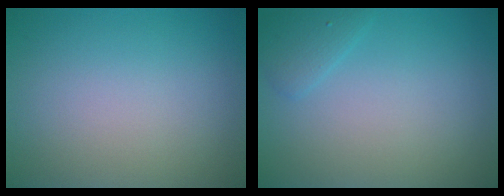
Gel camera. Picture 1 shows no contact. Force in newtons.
{"total": 1.4, "press": 1.4, "slide": 0.1}